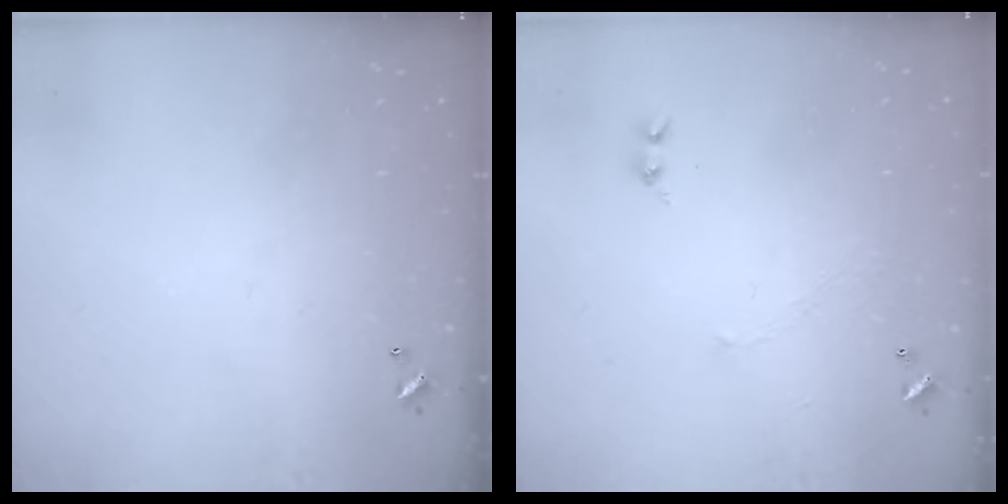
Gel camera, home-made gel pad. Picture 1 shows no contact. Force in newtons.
{"total": 2.6, "press": 2.6, "slide": 0.6}